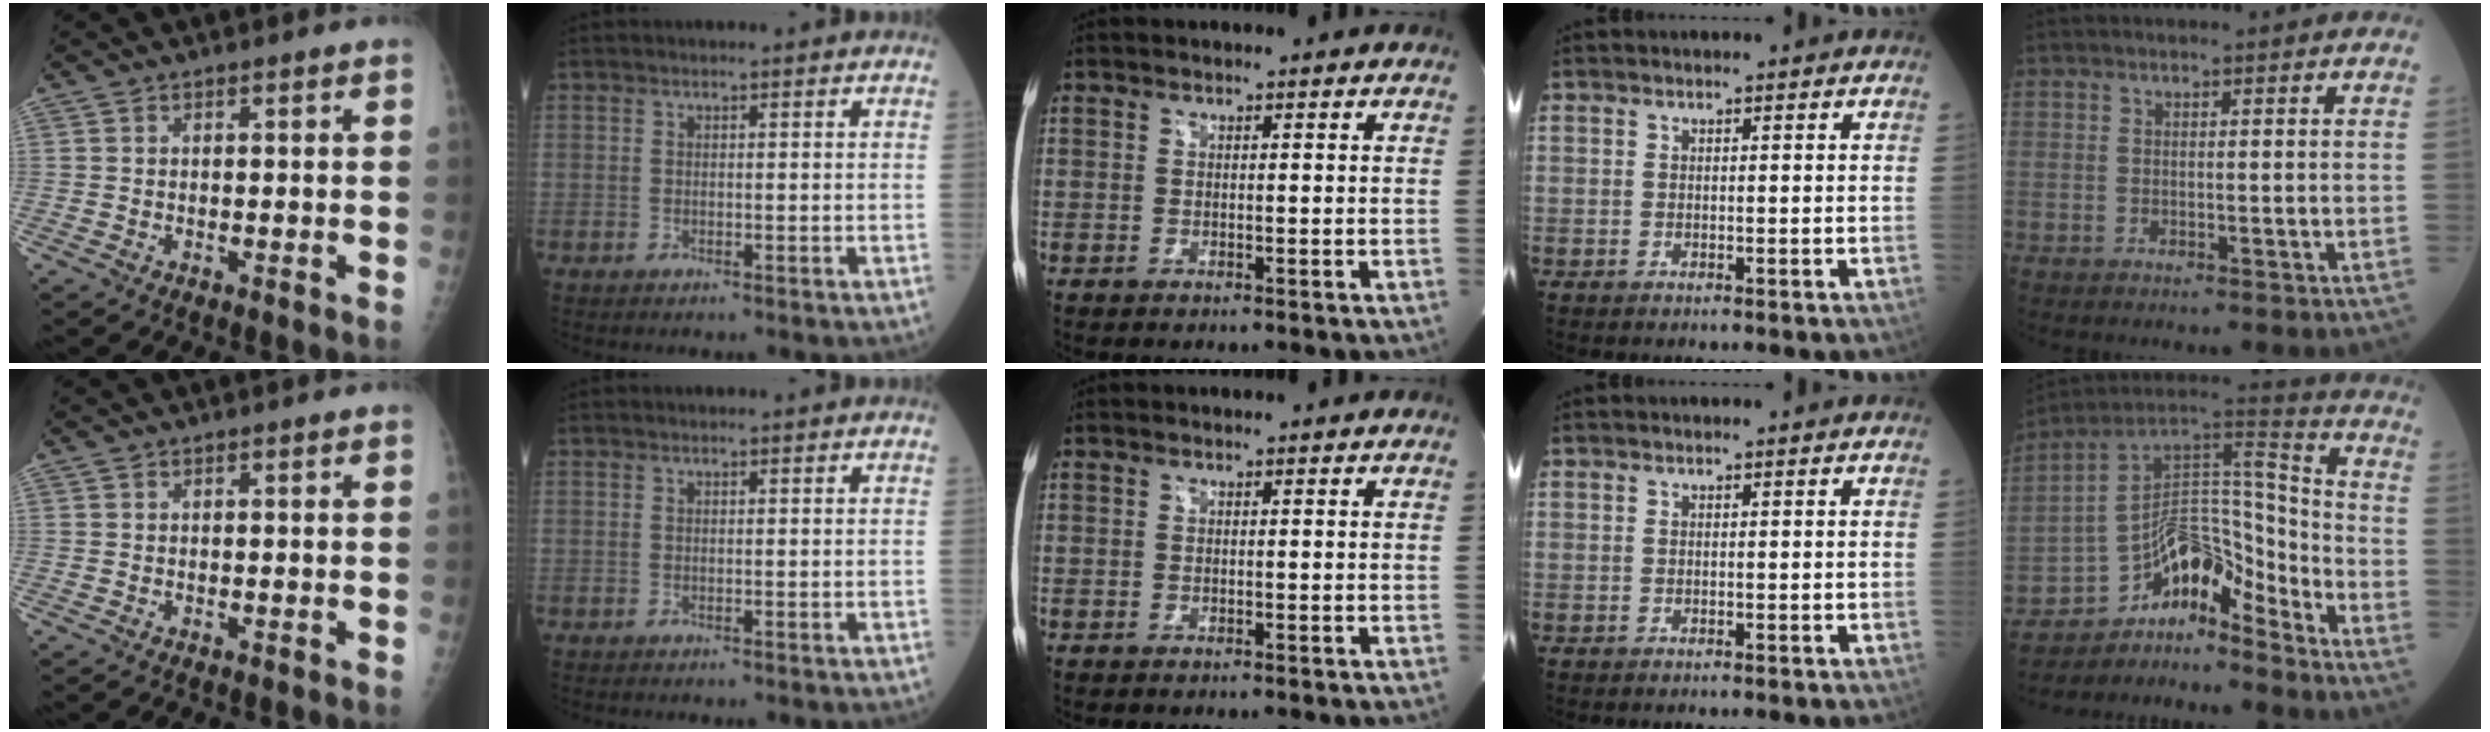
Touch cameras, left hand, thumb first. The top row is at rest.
{"little": {"total": 9.2, "force": [-8.2, 2.6, 3.3], "torque": [-0.055, 0.060, -0.146]}}